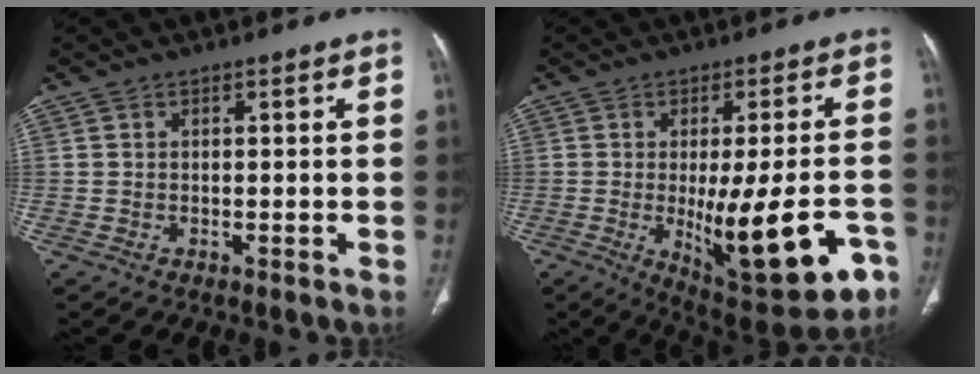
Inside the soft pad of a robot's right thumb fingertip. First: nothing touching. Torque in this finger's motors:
{"motor_torque": [1.89, 3.11, 1.53, -0.01, 0.43]}